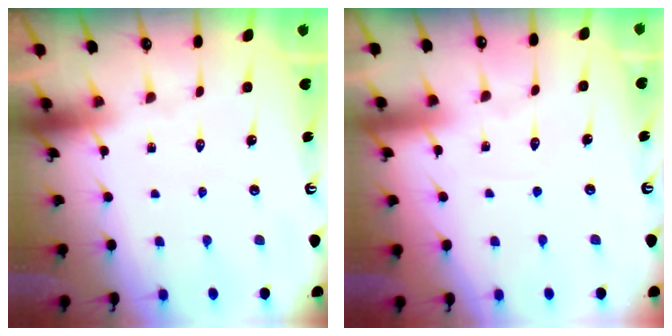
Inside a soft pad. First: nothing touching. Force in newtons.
{"total": 2.5, "press": 2.5, "slide": 0.2}